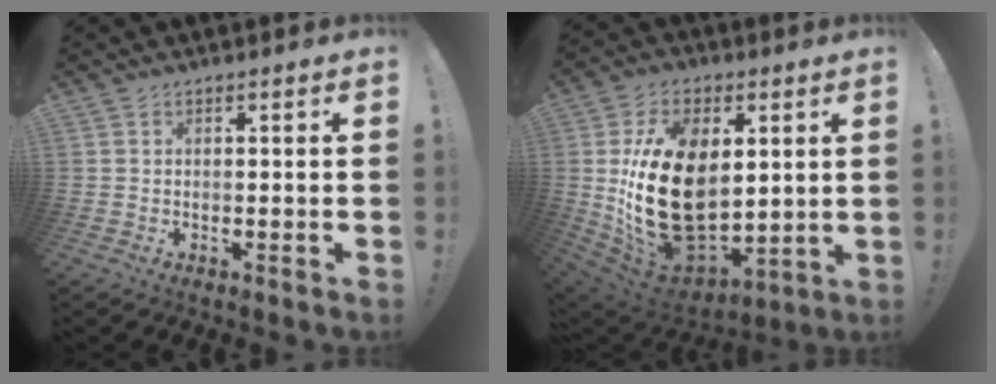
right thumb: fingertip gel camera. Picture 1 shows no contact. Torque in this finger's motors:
{"motor_torque": [0.15, 1.84, 2.77, 0.00, 0.98]}